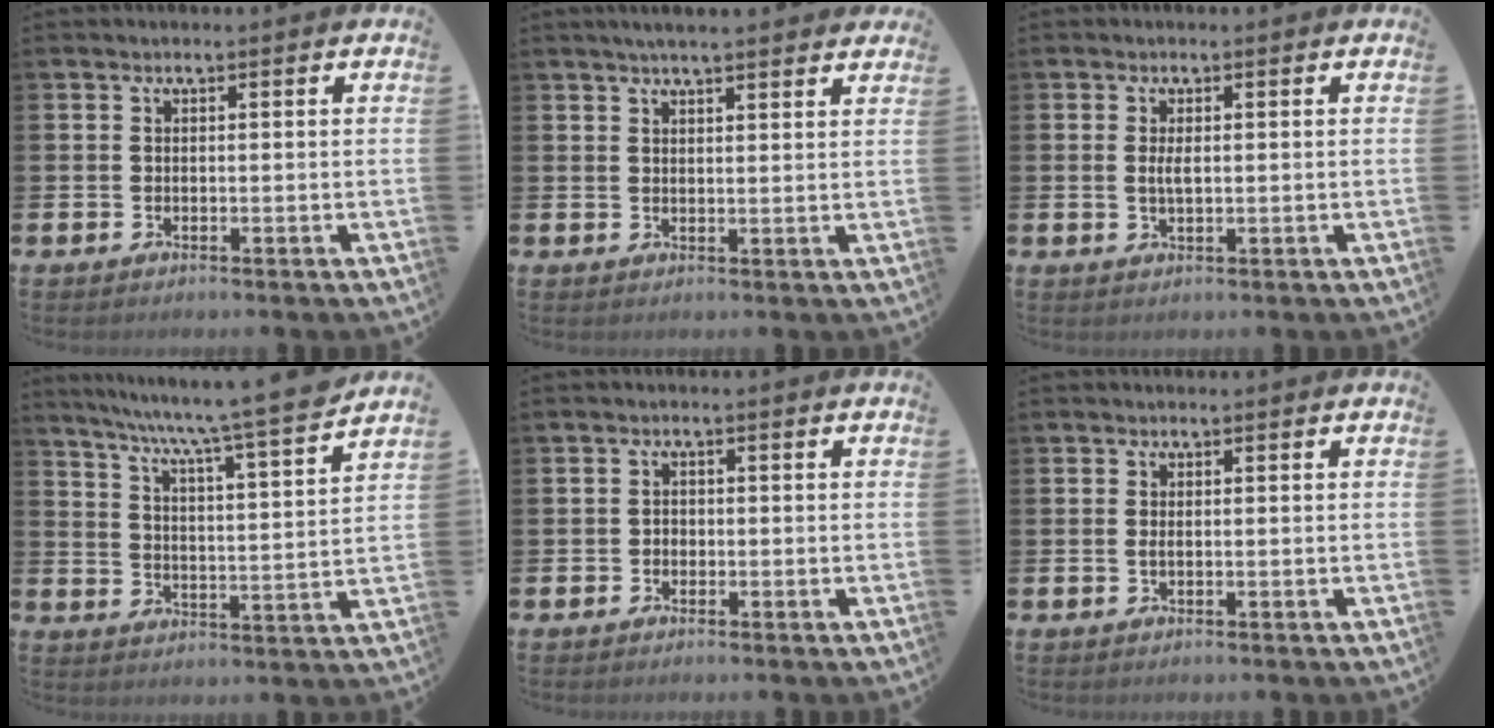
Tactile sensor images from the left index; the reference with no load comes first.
{"total": 3.3, "force": [3.1, 0.0, 1.1], "torque": [-0.024, -0.007, 0.056]}
{"total": 2.0, "force": [0.3, 0.8, 1.9], "torque": [-0.038, 0.003, 0.003]}
{"total": 7.7, "force": [6.8, -0.6, 3.5], "torque": [-0.094, -0.052, 0.111]}
{"total": 1.1, "force": [-0.4, 1.0, 0.3], "torque": [-0.007, 0.005, -0.010]}
{"total": 0.6, "force": [0.0, 0.2, 0.6], "torque": [-0.012, 0.001, 0.000]}